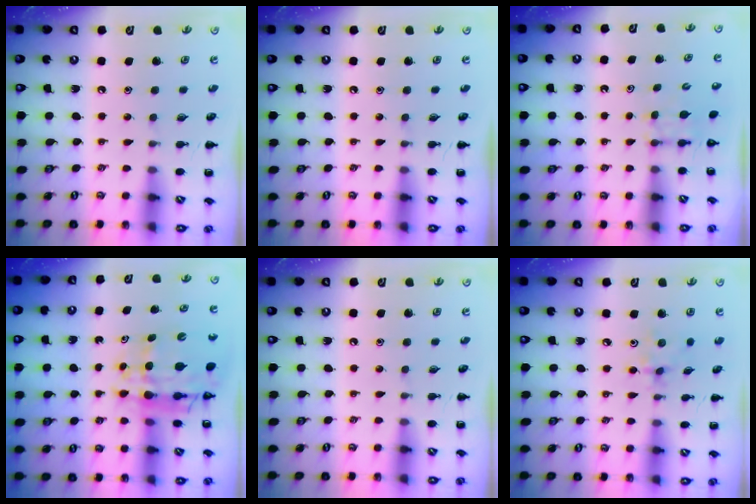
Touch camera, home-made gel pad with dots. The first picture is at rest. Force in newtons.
{"total": 0.0}
{"total": 2.7, "press": 2.5, "slide": 1.1}
{"total": 10.7, "press": 10.3, "slide": 3.2}
{"total": 0.0}
{"total": 4.3, "press": 4.2, "slide": 0.7}